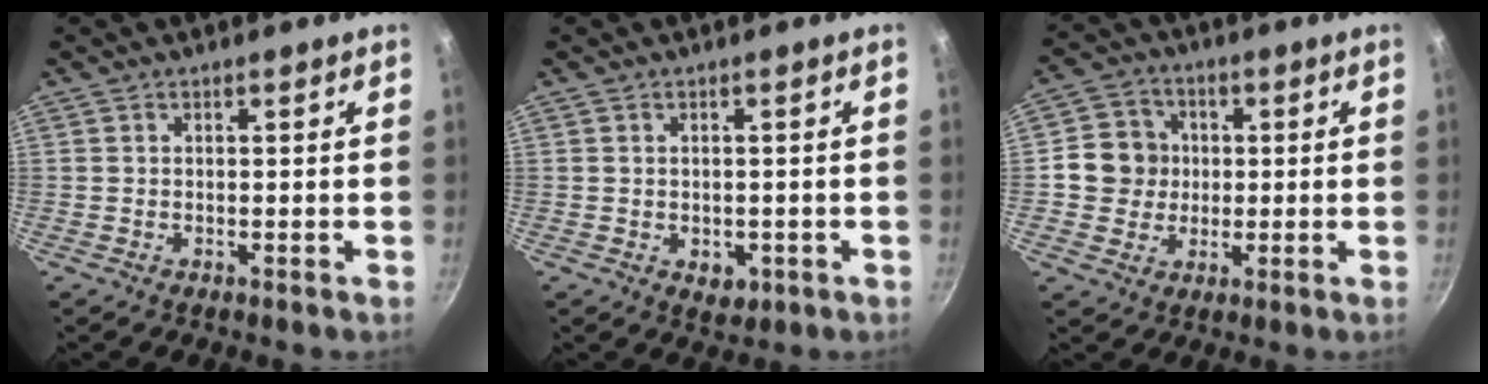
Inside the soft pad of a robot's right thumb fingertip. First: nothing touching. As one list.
[{"total": 3.3, "force": [-0.9, 2.4, 2.1], "torque": [-0.022, 0.003, -0.003]}, {"total": 8.2, "force": [0.4, 7.8, 2.6], "torque": [-0.010, 0.012, -0.005]}]